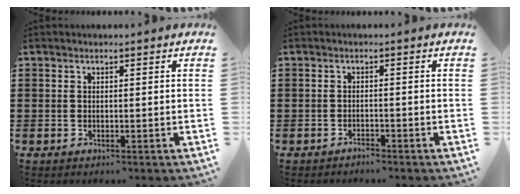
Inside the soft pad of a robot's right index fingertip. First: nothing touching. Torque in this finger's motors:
{"motor_torque": [1.18, 0.96, -1.05, -0.21]}